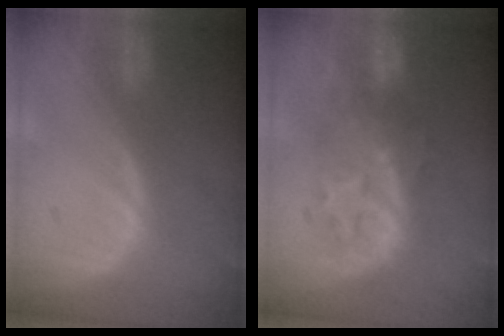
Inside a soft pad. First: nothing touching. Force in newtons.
{"total": 8.0, "press": 7.8, "slide": 1.7}